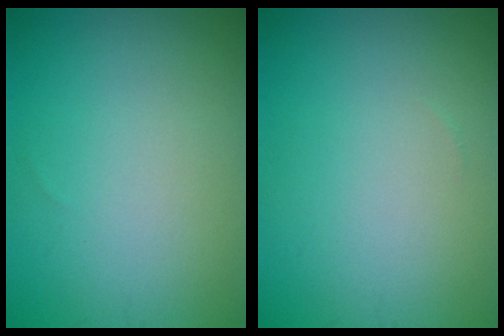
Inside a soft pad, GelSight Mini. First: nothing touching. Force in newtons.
{"total": 0.0}